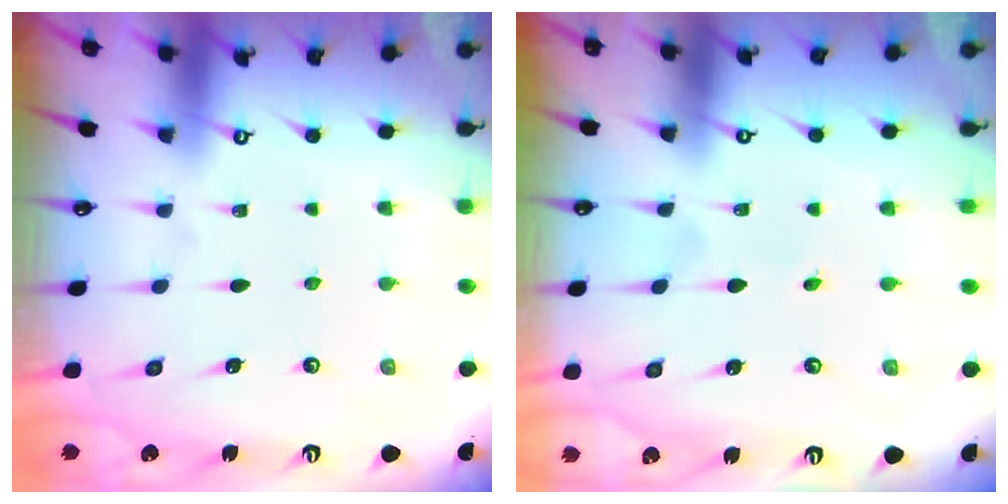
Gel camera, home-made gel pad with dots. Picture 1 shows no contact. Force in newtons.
{"total": 1.5, "press": 1.5, "slide": 0.1}